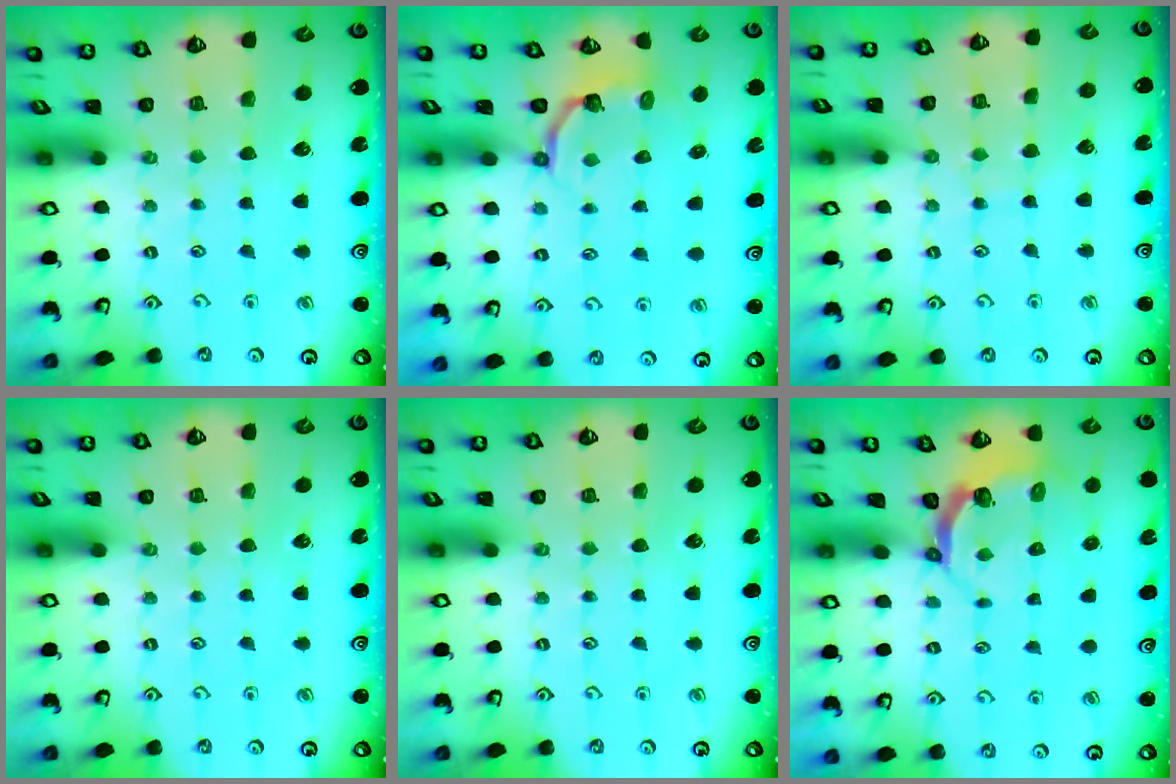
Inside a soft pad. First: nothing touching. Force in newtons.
{"total": 3.5, "press": 1.8, "slide": 3.1}
{"total": 6.3, "press": 6.2, "slide": 0.5}
{"total": 0.0}
{"total": 0.0}
{"total": 4.5, "press": 3.5, "slide": 3.0}